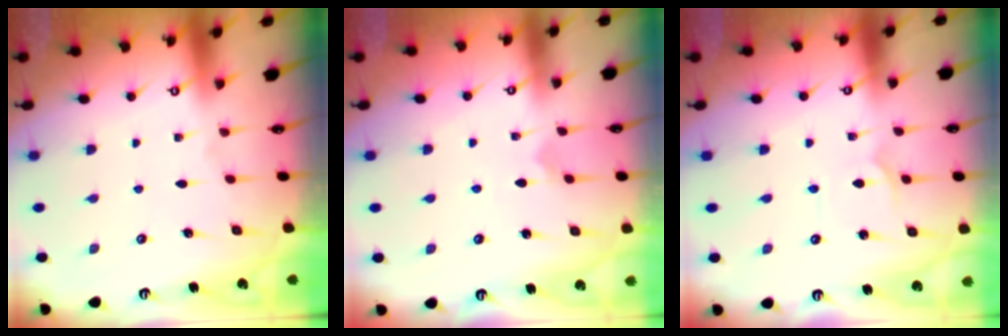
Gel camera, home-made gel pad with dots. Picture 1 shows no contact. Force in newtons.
{"total": 3.1, "press": 3.1, "slide": 0.2}
{"total": 1.4, "press": 1.3, "slide": 0.1}